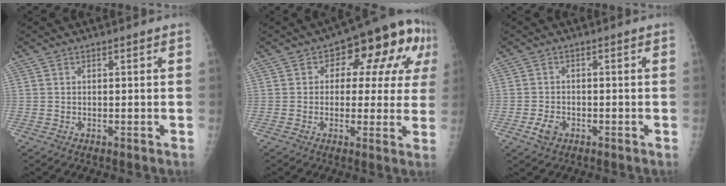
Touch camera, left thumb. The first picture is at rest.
{"total": 14.5, "force": [4.0, 8.3, 11.1], "torque": [-0.081, 0.025, 0.041]}
{"total": 3.0, "force": [-1.5, 2.0, 1.6], "torque": [-0.026, 0.005, -0.024]}